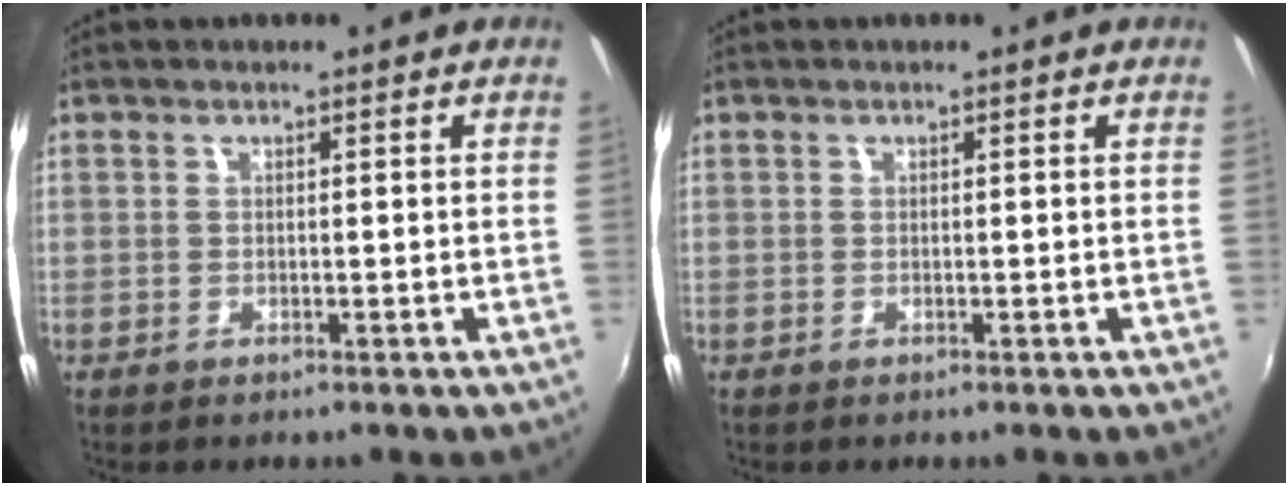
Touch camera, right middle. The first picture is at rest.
{"total": 0.0}